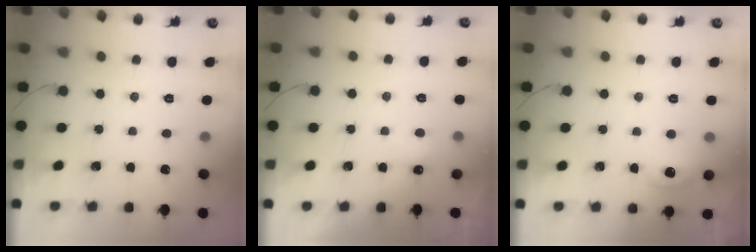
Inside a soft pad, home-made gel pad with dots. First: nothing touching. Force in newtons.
{"total": 3.1, "press": 3.0, "slide": 0.7}
{"total": 6.3, "press": 6.1, "slide": 1.7}